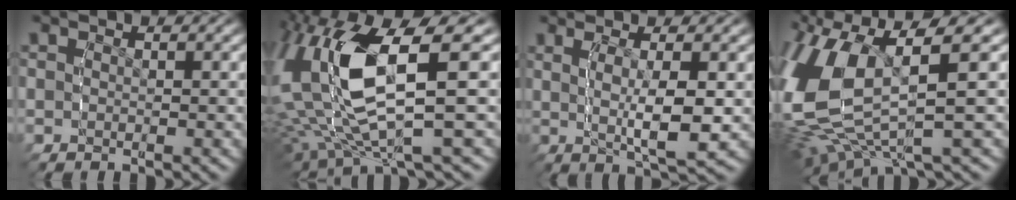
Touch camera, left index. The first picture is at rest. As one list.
[{"total": 11.4, "force": [-0.9, 6.7, 9.1], "torque": [-0.222, -0.026, -0.006]}, {"total": 6.6, "force": [0.9, 2.7, 5.9], "torque": [-0.089, 0.013, -0.001]}, {"total": 11.0, "force": [-0.5, 7.7, 7.9], "torque": [-0.198, -0.028, -0.003]}]